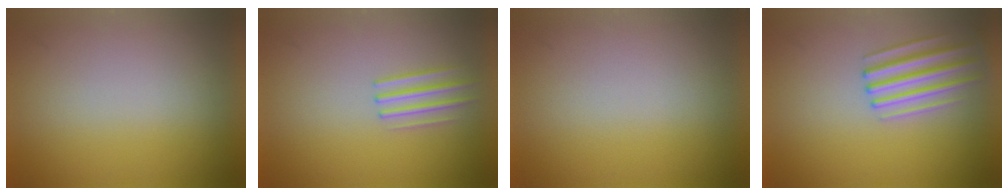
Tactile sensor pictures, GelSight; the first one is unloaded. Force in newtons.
{"total": 1.7}
{"total": 0.0}
{"total": 3.0}